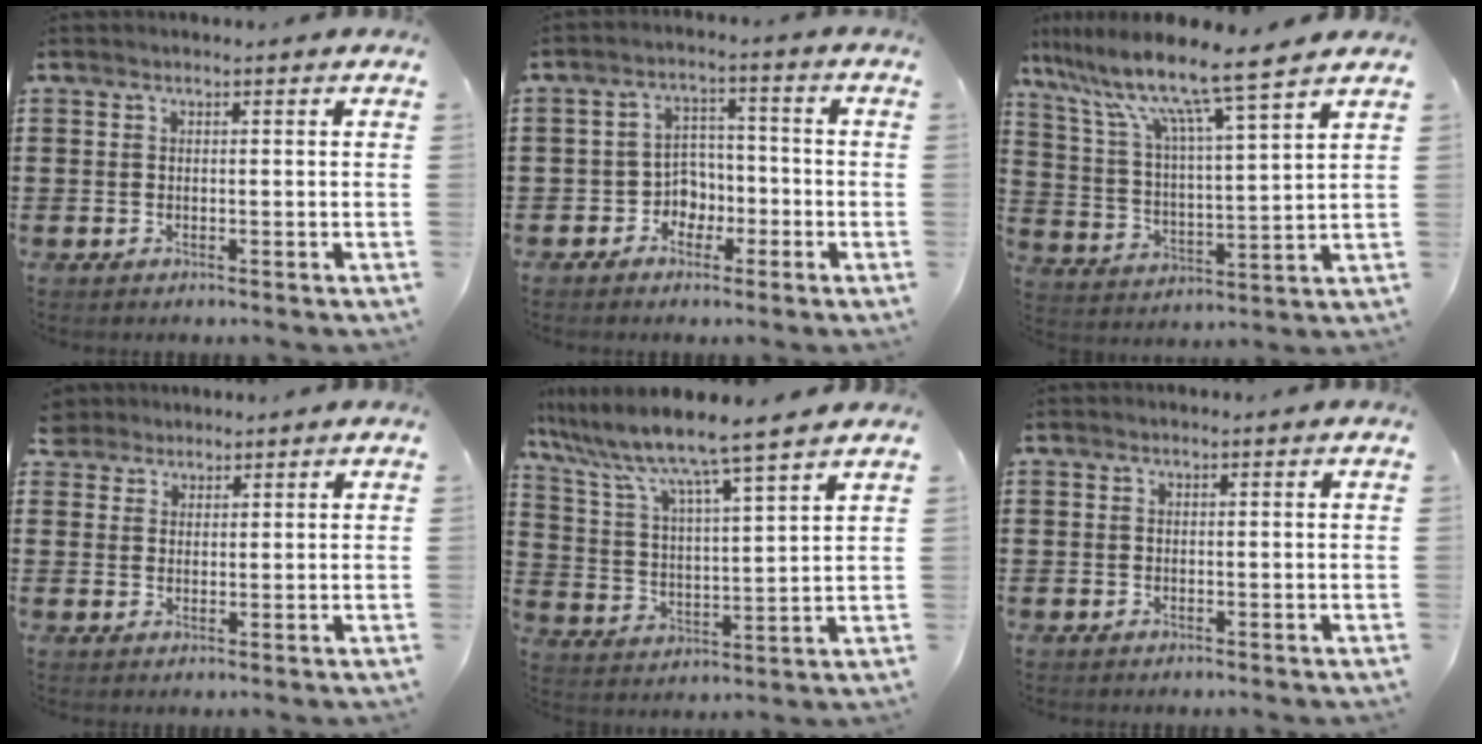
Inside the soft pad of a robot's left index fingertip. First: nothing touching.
{"total": 4.0, "force": [-2.3, 3.1, 1.0], "torque": [-0.030, 0.008, -0.049]}
{"total": 9.6, "force": [7.8, -0.5, 5.7], "torque": [-0.142, -0.051, 0.123]}
{"total": 2.6, "force": [2.2, 1.5, -0.1], "torque": [-0.008, 0.010, 0.043]}
{"total": 7.3, "force": [6.4, -0.7, 3.3], "torque": [-0.093, -0.046, 0.101]}
{"total": 0.0}